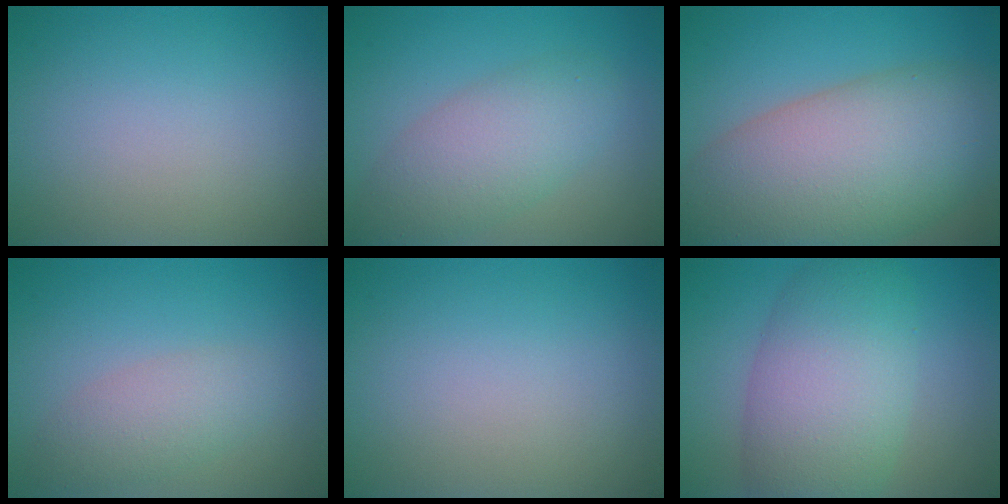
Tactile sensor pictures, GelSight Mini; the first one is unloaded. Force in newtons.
{"total": 5.0, "press": 5.0, "slide": 0.2}
{"total": 13.1, "press": 13.1, "slide": 1.0}
{"total": 2.8, "press": 2.8, "slide": 0.2}
{"total": 0.0}
{"total": 8.7, "press": 8.7, "slide": 0.4}